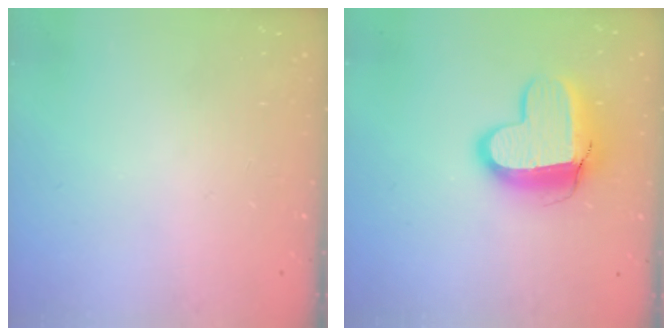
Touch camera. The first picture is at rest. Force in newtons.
{"total": 13.4, "press": 13.3, "slide": 1.3}